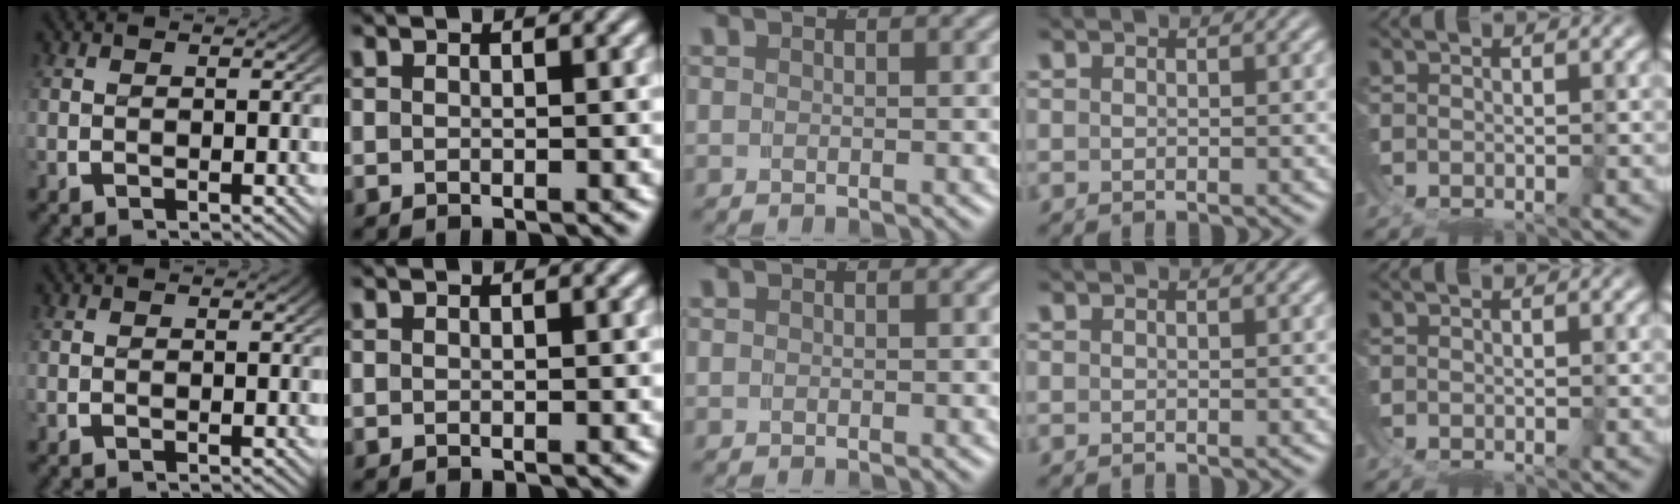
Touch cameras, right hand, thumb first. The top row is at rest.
{}